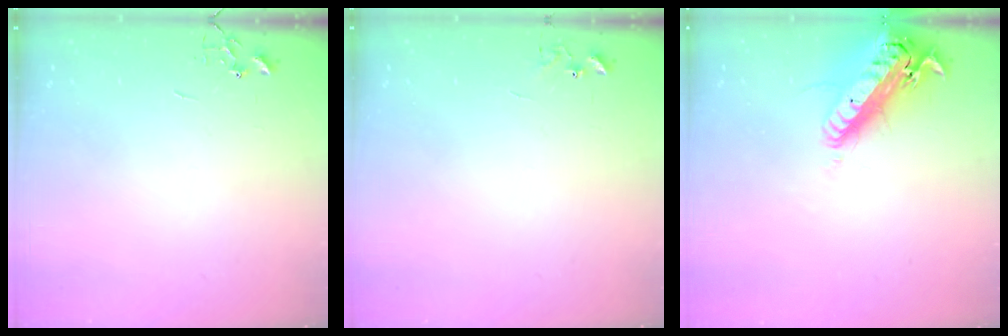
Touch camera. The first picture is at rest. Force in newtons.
{"total": 5.9, "press": 5.9, "slide": 0.5}
{"total": 19.3, "press": 18.8, "slide": 4.3}